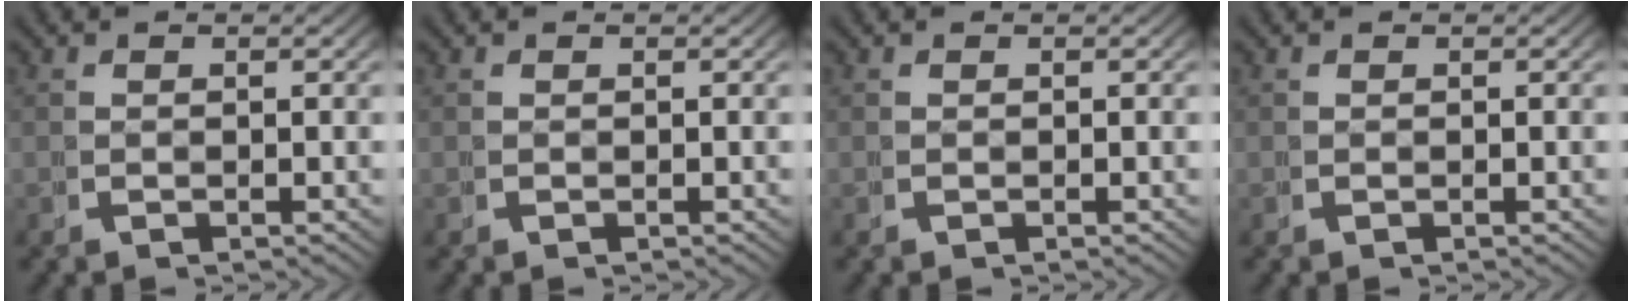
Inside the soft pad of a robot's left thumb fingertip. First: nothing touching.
{"total": 0.0}
{"total": 0.0}
{"total": 0.0}